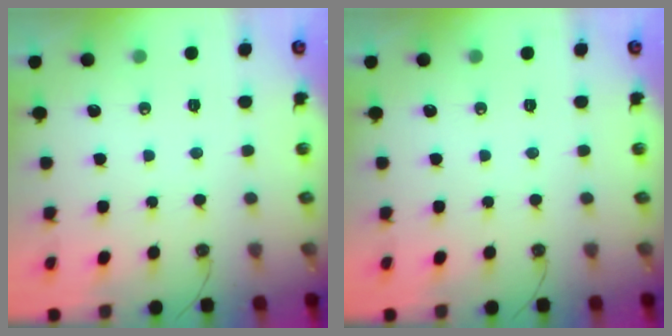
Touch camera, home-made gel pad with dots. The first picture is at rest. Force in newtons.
{"total": 0.0}